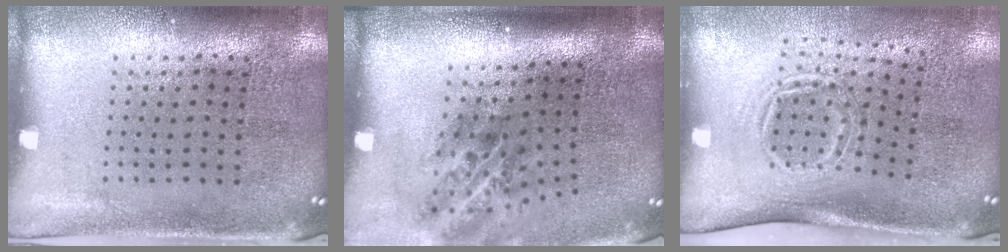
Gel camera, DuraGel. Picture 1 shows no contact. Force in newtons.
{"total": 2.0, "press": 1.3, "slide": 1.6}
{"total": 1.7, "press": 1.2, "slide": 1.2}